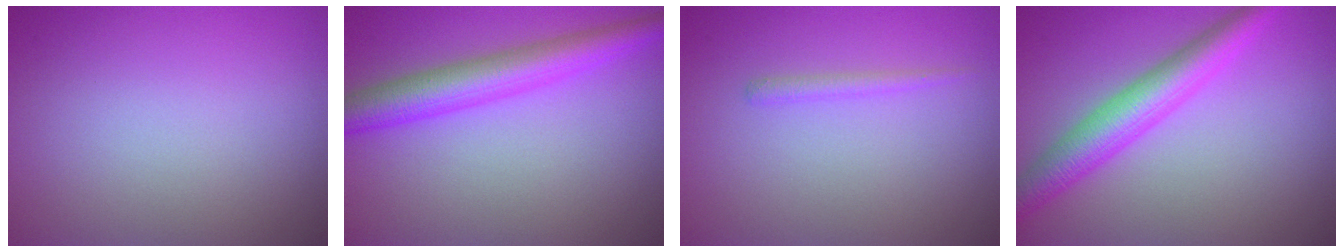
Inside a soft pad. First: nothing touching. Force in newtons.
{"total": 4.9, "press": 4.9, "slide": 0.2}
{"total": 0.9, "press": 0.9, "slide": 0.1}
{"total": 5.1, "press": 5.1, "slide": 0.1}